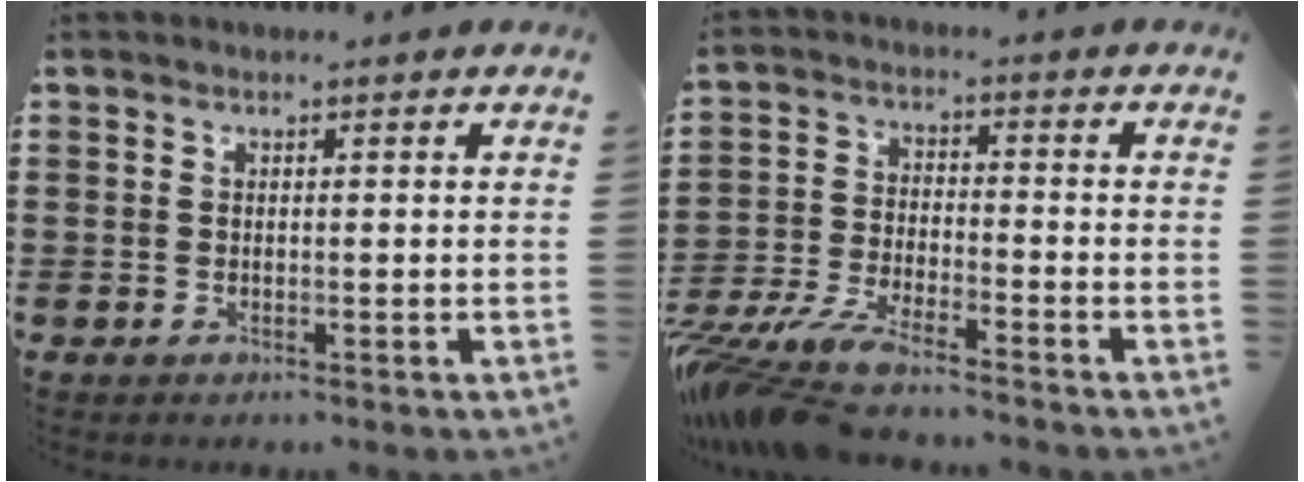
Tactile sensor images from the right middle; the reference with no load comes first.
{"total": 7.9, "force": [-7.3, 1.1, 2.8], "torque": [-0.076, 0.000, -0.146]}